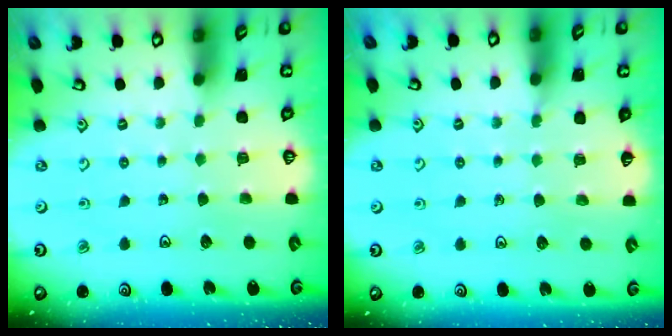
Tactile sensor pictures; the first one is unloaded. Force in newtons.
{"total": 4.2, "press": 4.1, "slide": 0.5}